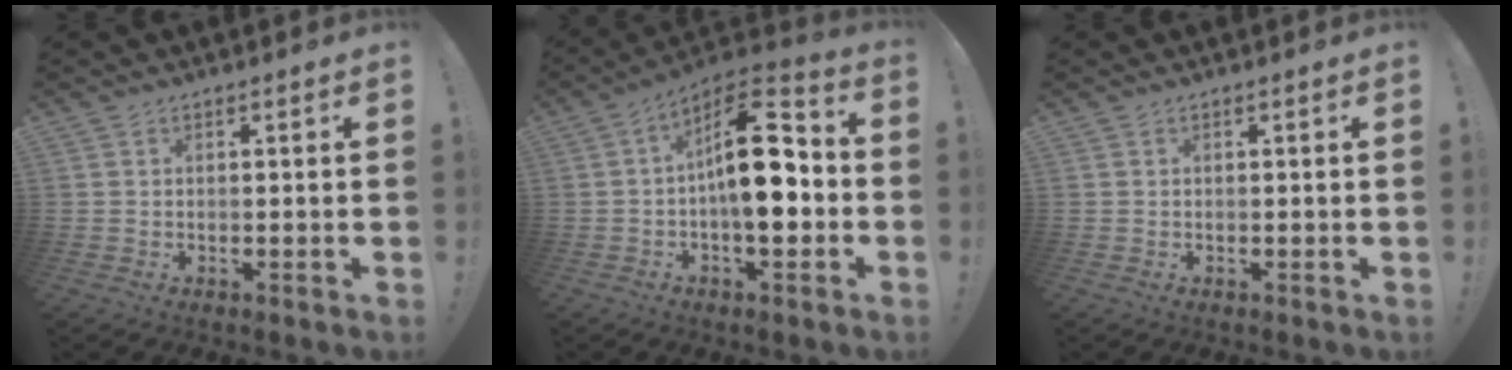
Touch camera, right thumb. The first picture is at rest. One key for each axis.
{"total": 18.2, "fx": -0.5, "fy": 8.0, "fz": 16.3, "tx": -0.239, "ty": 0.009, "tz": -0.011}
{"total": 0.0}